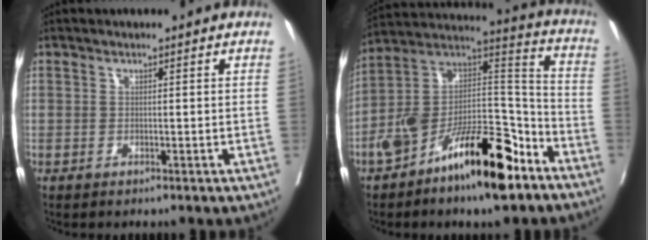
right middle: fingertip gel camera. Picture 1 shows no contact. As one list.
[{"total": 19.0, "force": [-11.6, 5.4, 14.1], "torque": [-0.252, 0.025, -0.200]}]